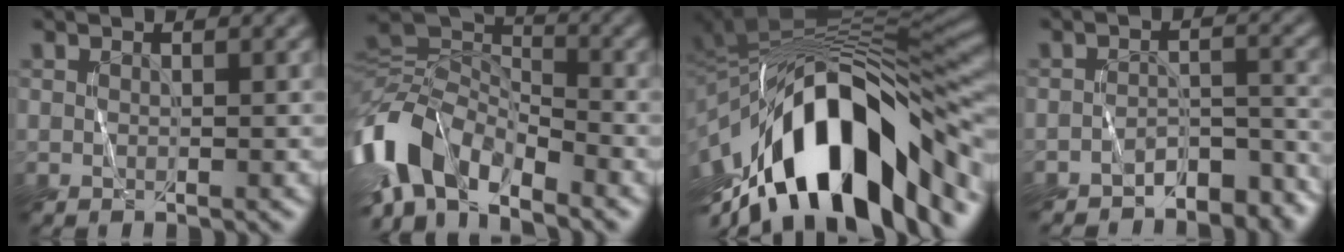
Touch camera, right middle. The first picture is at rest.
{"total": 9.8, "force": [-5.7, 5.2, 6.1], "torque": [-0.118, -0.003, -0.118]}
{"total": 16.2, "force": [-6.5, 7.3, 13.0], "torque": [-0.201, 0.020, -0.109]}
{"total": 4.1, "force": [-3.7, 1.4, 0.8], "torque": [-0.002, 0.001, -0.056]}